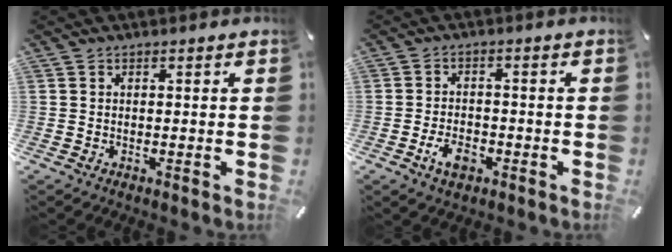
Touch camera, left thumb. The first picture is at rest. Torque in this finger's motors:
{"motor_torque": [0.13, 1.76, 0.03, 0.08, 0.10]}